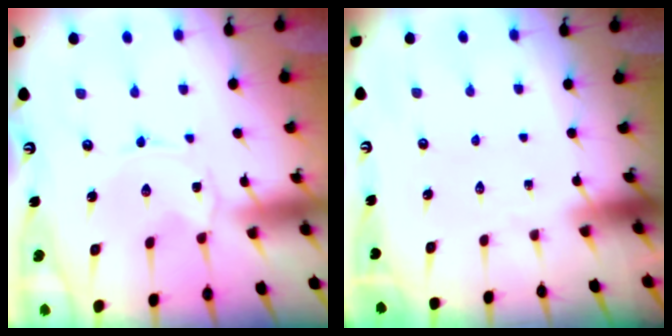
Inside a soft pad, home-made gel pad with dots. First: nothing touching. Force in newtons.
{"total": 0.0}